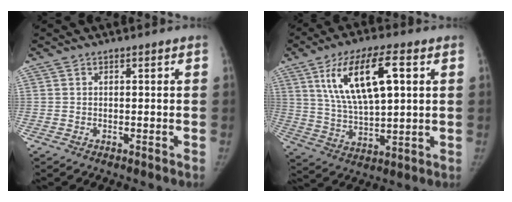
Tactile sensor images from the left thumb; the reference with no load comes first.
{"total": 15.5, "force": [5.4, 5.9, 13.3], "torque": [-0.231, -0.007, 0.102]}